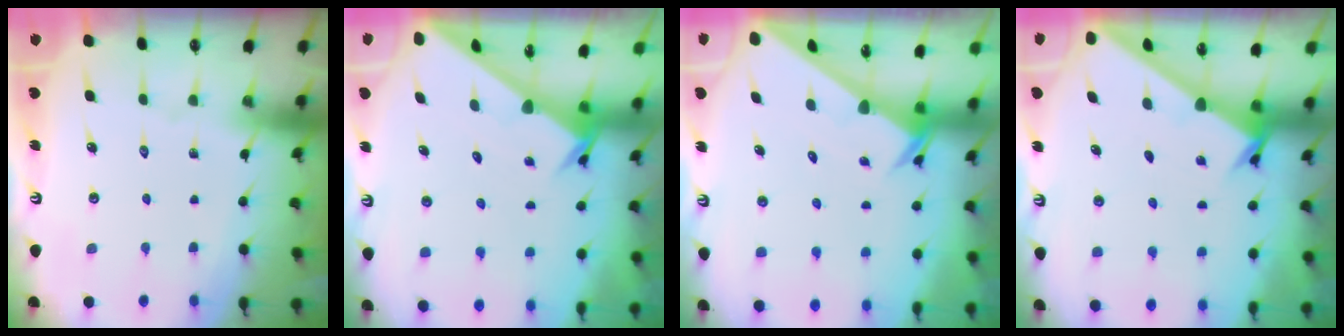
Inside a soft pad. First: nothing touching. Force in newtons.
{"total": 2.4, "press": 2.4, "slide": 0.2}
{"total": 1.6, "press": 1.6, "slide": 0.1}
{"total": 2.0, "press": 2.0, "slide": 0.1}